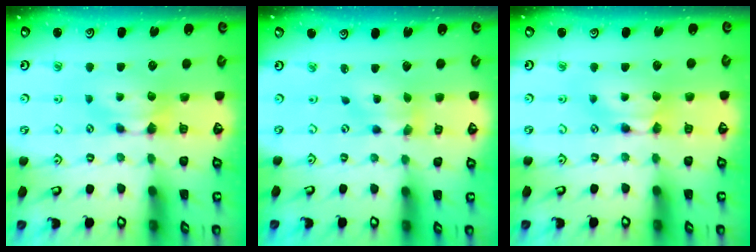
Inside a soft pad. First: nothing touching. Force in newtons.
{"total": 3.5, "press": 3.1, "slide": 1.6}
{"total": 1.7, "press": 1.7, "slide": 0.2}